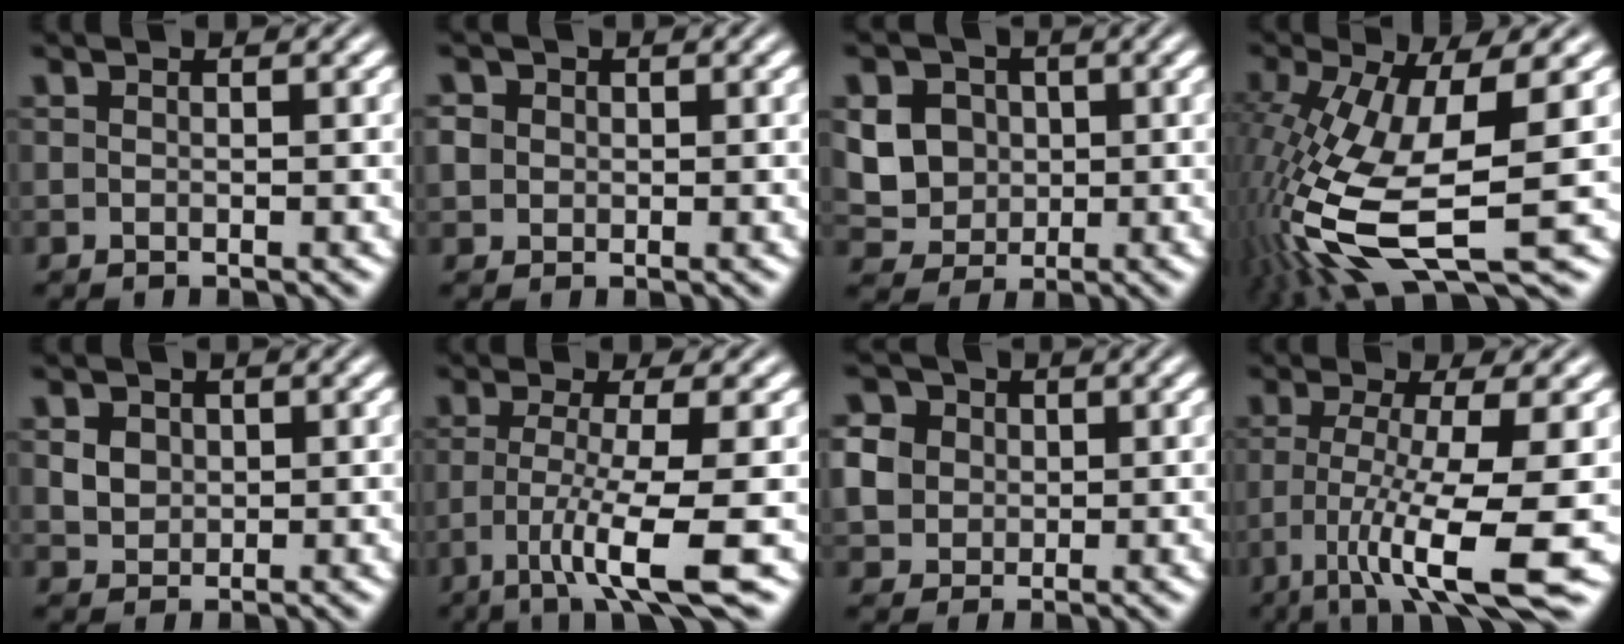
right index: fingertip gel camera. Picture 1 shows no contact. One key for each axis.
{"total": 1.2, "fx": 0.4, "fy": 1.0, "fz": 0.5, "tx": -0.013, "ty": -0.002, "tz": 0.012}
{"total": 8.8, "fx": 0.0, "fy": 8.2, "fz": 3.3, "tx": -0.087, "ty": -0.034, "tz": 0.003}
{"total": 10.0, "fx": -3.0, "fy": 3.8, "fz": 8.8, "tx": -0.182, "ty": -0.057, "tz": -0.011}
{"total": 1.4, "fx": 0.6, "fy": 0.9, "fz": 0.9, "tx": -0.013, "ty": -0.015, "tz": 0.027}
{"total": 6.1, "fx": -2.8, "fy": 0.0, "fz": 5.4, "tx": -0.101, "ty": -0.029, "tz": -0.032}
{"total": 6.1, "fx": 1.7, "fy": 5.1, "fz": 2.9, "tx": -0.063, "ty": -0.006, "tz": 0.030}
{"total": 8.1, "fx": -3.6, "fy": 1.0, "fz": 7.1, "tx": -0.120, "ty": -0.036, "tz": -0.040}